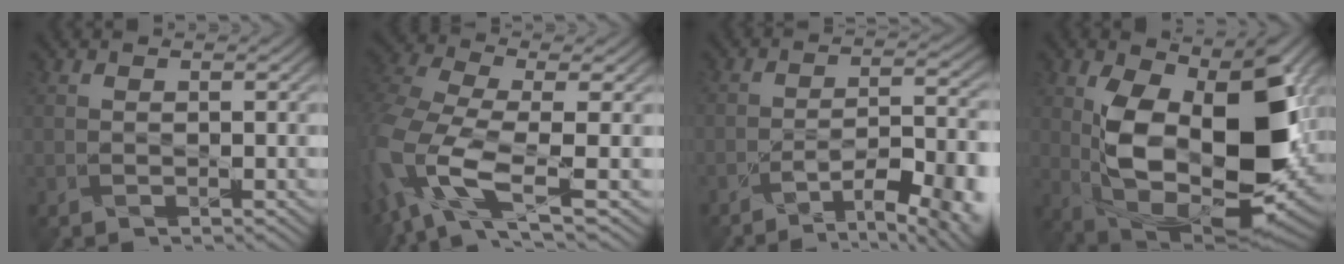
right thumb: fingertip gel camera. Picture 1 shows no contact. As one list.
[{"total": 12.7, "force": [-4.7, 5.6, 10.3], "torque": [-0.282, -0.029, -0.082]}, {"total": 11.4, "force": [-7.9, 3.0, 7.6], "torque": [-0.115, 0.002, -0.113]}, {"total": 14.6, "force": [0.8, 8.1, 12.1], "torque": [-0.185, -0.020, 0.013]}]